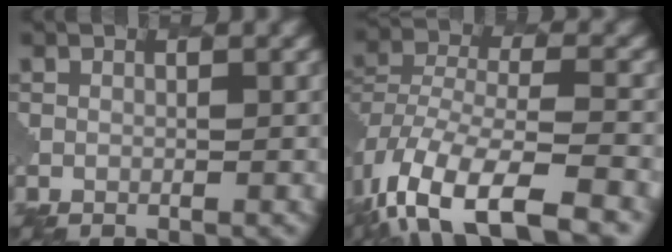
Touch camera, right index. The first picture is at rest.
{"total": 11.6, "force": [-7.3, 4.9, 7.6], "torque": [-0.164, -0.010, -0.124]}